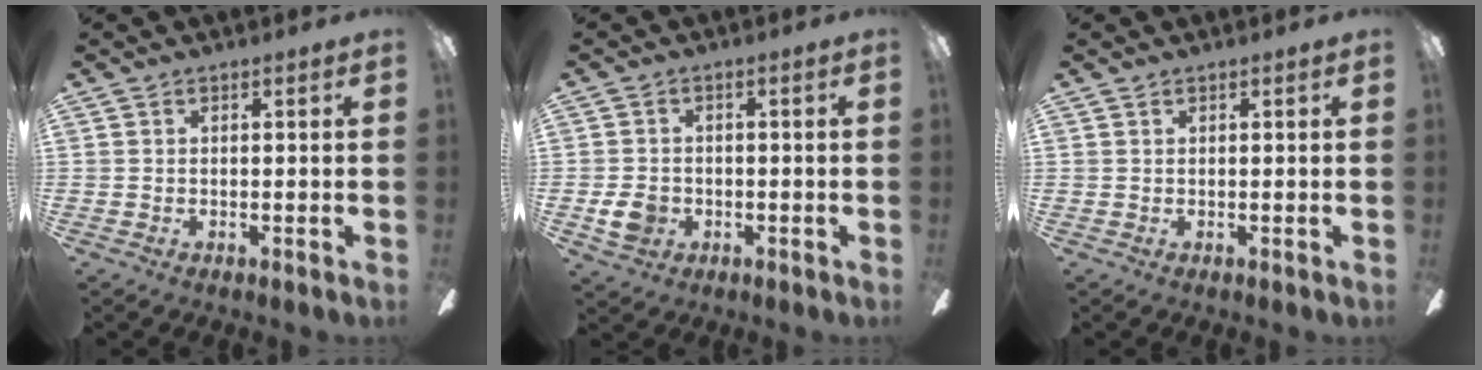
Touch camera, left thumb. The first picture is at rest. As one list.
[{"total": 5.1, "force": [-1.1, 4.2, 2.6], "torque": [-0.056, 0.002, -0.021]}, {"total": 0.5, "force": [0.5, 0.1, 0.0], "torque": [-0.001, 0.001, 0.009]}]